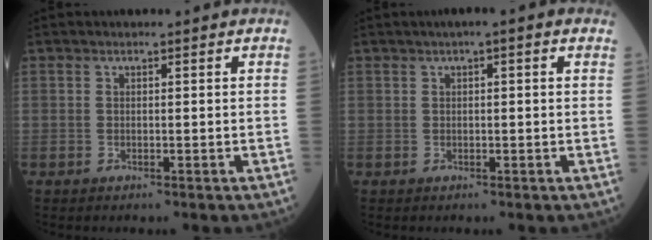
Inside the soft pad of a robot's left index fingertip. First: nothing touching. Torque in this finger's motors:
{"motor_torque": [-0.01, 0.01, 0.00, 0.00]}